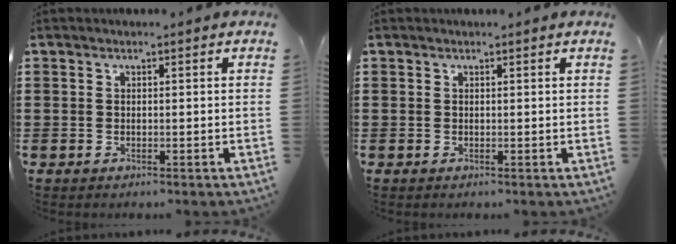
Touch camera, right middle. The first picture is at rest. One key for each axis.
{"total": 0.0}